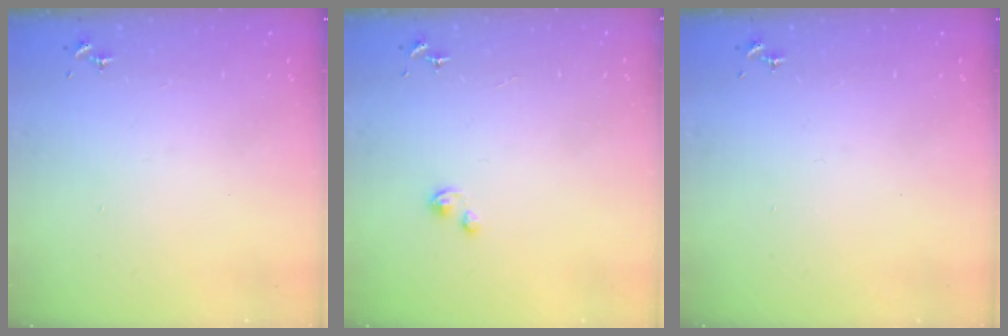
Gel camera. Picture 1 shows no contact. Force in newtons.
{"total": 1.9, "press": 1.9, "slide": 0.1}
{"total": 0.0}